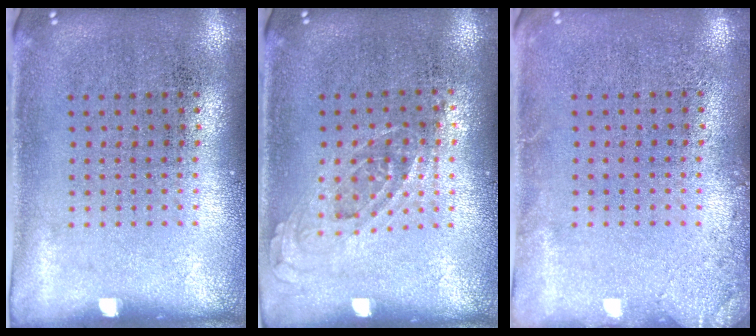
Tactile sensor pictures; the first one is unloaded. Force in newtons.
{"total": 0.7, "press": 0.6, "slide": 0.3}
{"total": 1.3, "press": 1.3, "slide": 0.2}